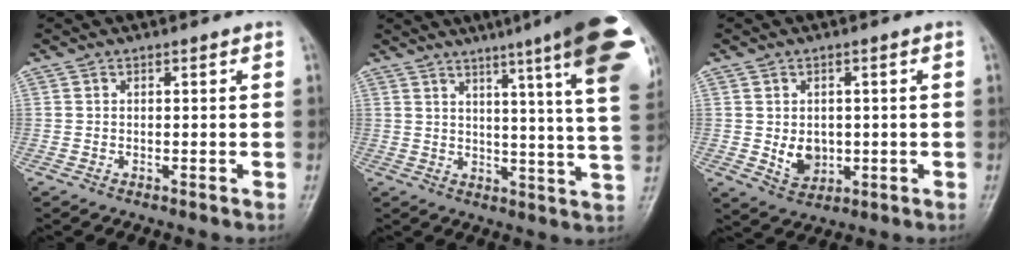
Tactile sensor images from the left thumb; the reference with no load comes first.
{"total": 21.6, "force": [12.1, 1.3, 17.8], "torque": [-0.208, -0.047, 0.139]}
{"total": 5.4, "force": [-0.3, 4.2, 3.4], "torque": [-0.033, -0.005, 0.007]}